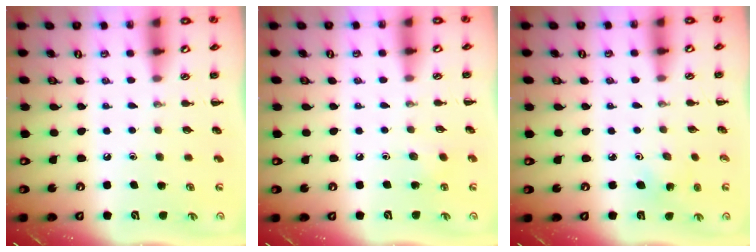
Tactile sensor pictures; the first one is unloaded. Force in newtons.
{"total": 2.5, "press": 2.3, "slide": 0.7}
{"total": 3.8, "press": 3.6, "slide": 1.1}